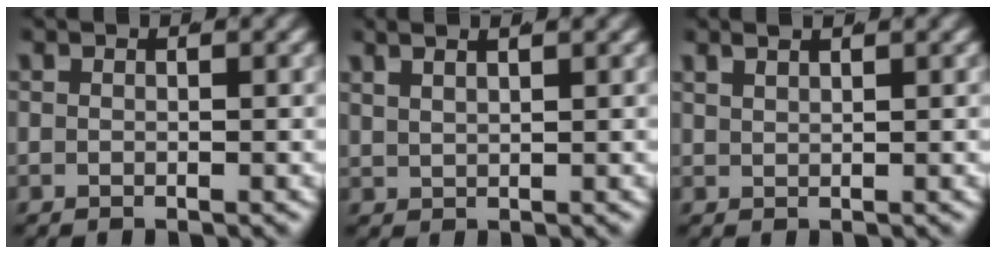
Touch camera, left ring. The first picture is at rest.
{"total": 2.9, "force": [2.5, 0.6, 1.3], "torque": [-0.016, 0.012, 0.044]}
{"total": 2.0, "force": [1.9, 0.1, 0.6], "torque": [-0.005, 0.009, 0.033]}